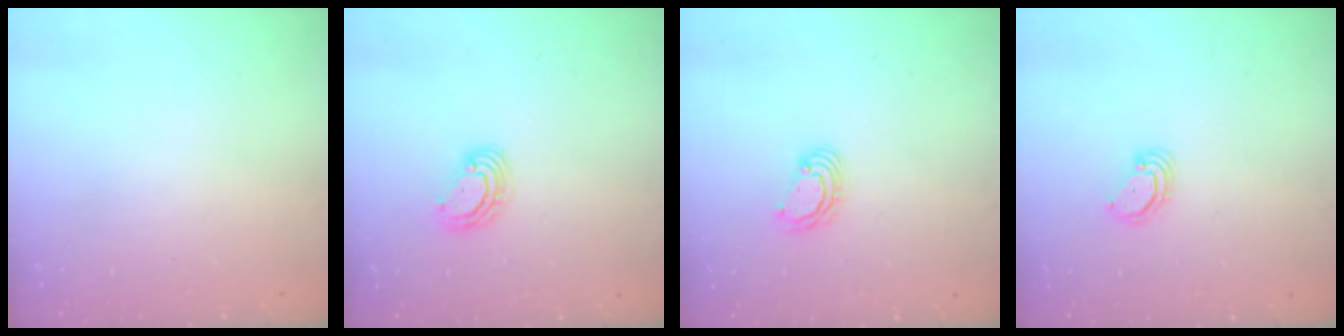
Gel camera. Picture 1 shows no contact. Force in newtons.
{"total": 5.7, "press": 5.6, "slide": 0.8}
{"total": 4.3, "press": 4.3, "slide": 0.1}
{"total": 3.1, "press": 3.1, "slide": 0.2}